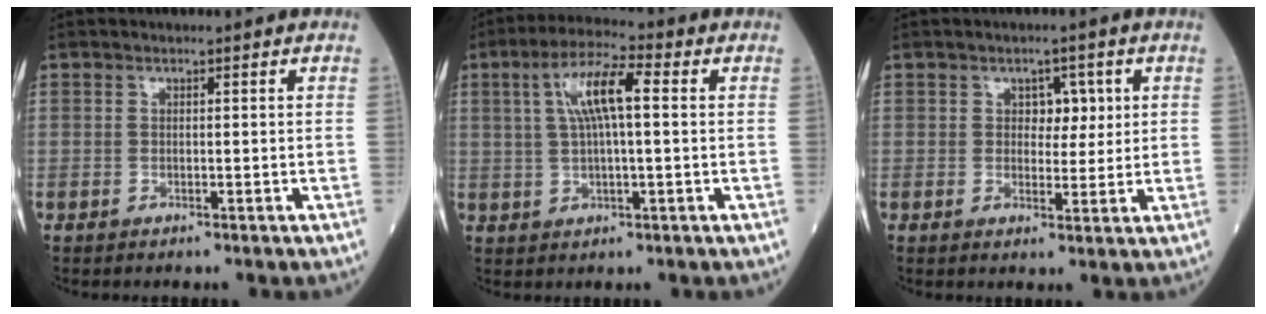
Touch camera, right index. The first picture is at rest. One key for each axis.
{"total": 8.4, "fx": 1.9, "fy": 1.5, "fz": 8.1, "tx": -0.159, "ty": 0.021, "tz": 0.034}
{"total": 3.4, "fx": 1.1, "fy": 2.3, "fz": 2.3, "tx": -0.021, "ty": 0.007, "tz": 0.015}